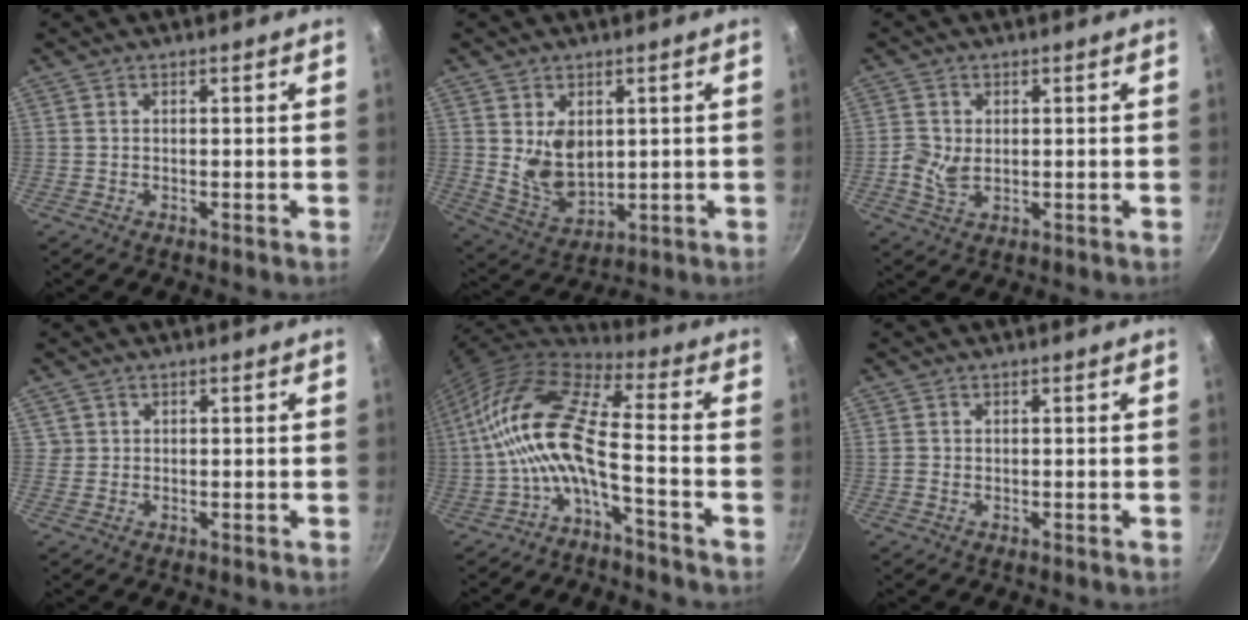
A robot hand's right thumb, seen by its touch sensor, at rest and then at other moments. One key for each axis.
{"total": 8.3, "fx": 1.4, "fy": 5.7, "fz": 5.9, "tx": -0.089, "ty": -0.026, "tz": 0.044}
{"total": 4.3, "fx": -0.1, "fy": 3.0, "fz": 3.1, "tx": -0.067, "ty": -0.002, "tz": -0.001}
{"total": 1.3, "fx": 0.4, "fy": 1.2, "fz": 0.1, "tx": 0.013, "ty": 0.008, "tz": 0.006}
{"total": 14.2, "fx": -3.4, "fy": 4.4, "fz": 13.0, "tx": -0.276, "ty": 0.048, "tz": -0.079}
{"total": 0.6, "fx": 0.0, "fy": 0.6, "fz": 0.2, "tx": -0.005, "ty": 0.002, "tz": 0.000}